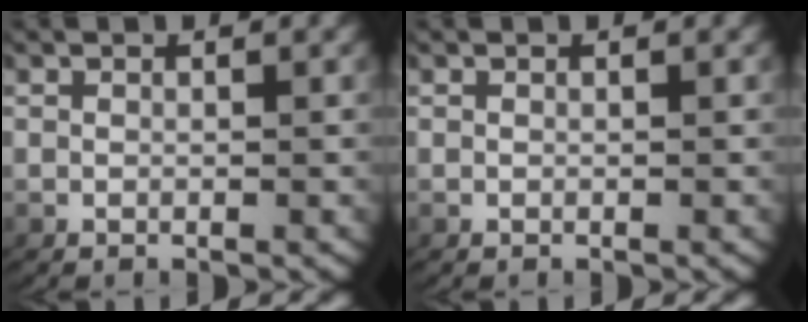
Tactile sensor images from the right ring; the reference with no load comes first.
{"total": 0.0}